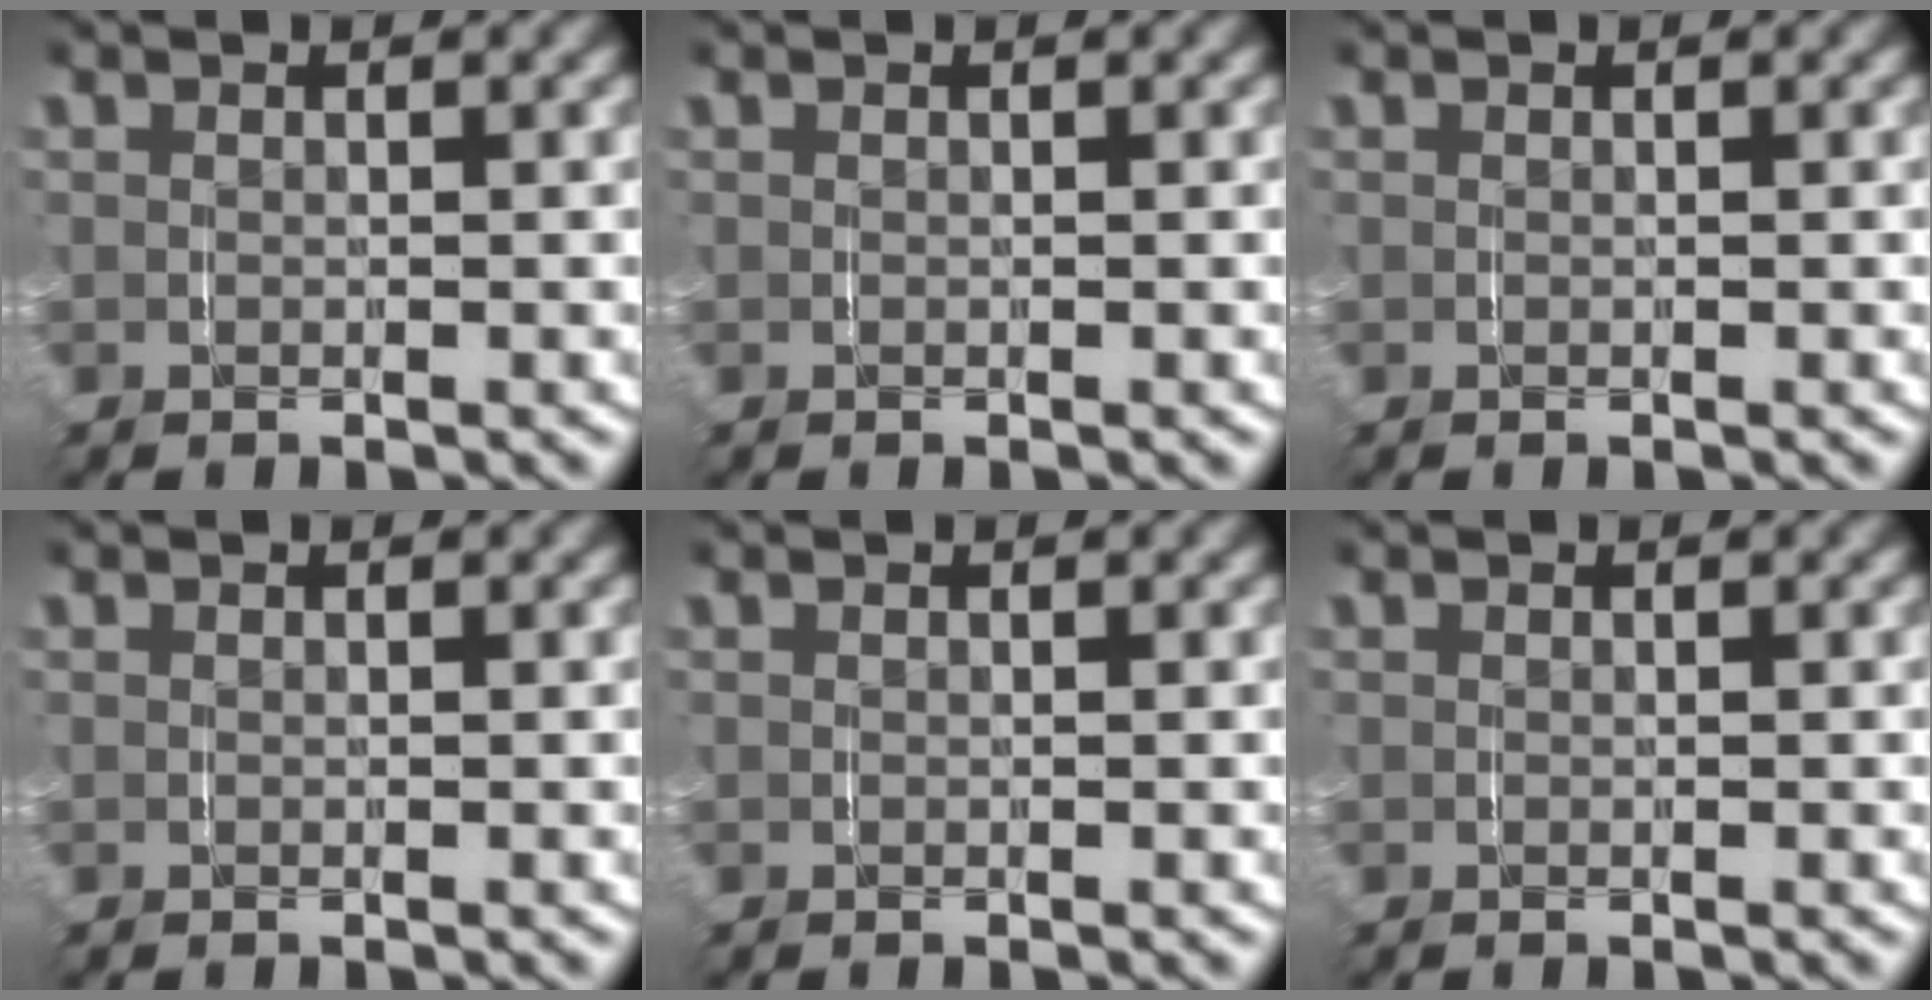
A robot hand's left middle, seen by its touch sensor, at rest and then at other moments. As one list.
[{"total": 0.0}, {"total": 0.0}, {"total": 0.0}, {"total": 0.0}, {"total": 0.0}]